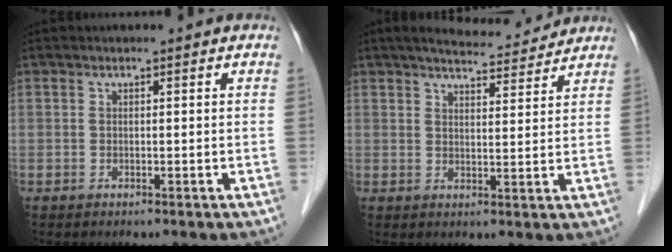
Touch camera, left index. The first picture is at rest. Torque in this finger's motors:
{"motor_torque": [0.77, -0.75, 0.13, 0.00]}